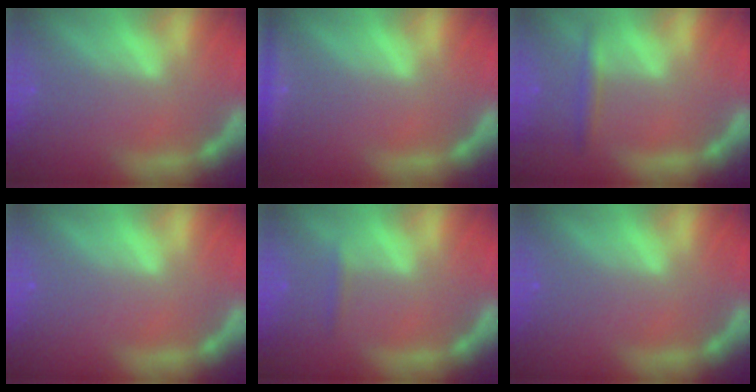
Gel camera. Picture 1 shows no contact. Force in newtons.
{"total": 1.9}
{"total": 1.9}
{"total": 0.0}
{"total": 0.9}
{"total": 0.0}